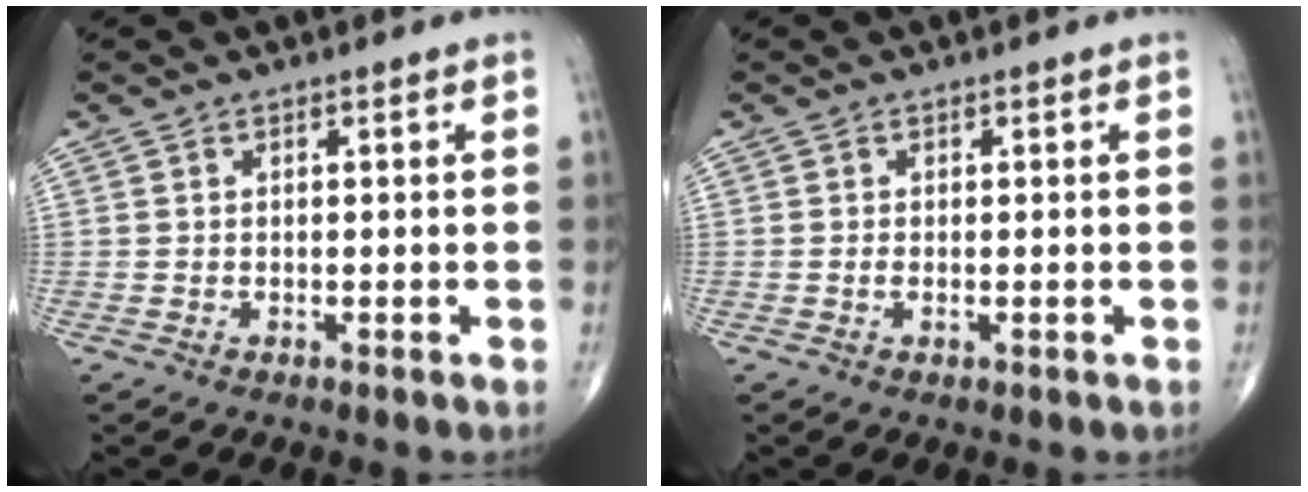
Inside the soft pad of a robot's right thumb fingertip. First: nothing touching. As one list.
[{"total": 0.7, "force": [-0.1, 0.3, 0.7], "torque": [-0.015, -0.003, -0.003]}]